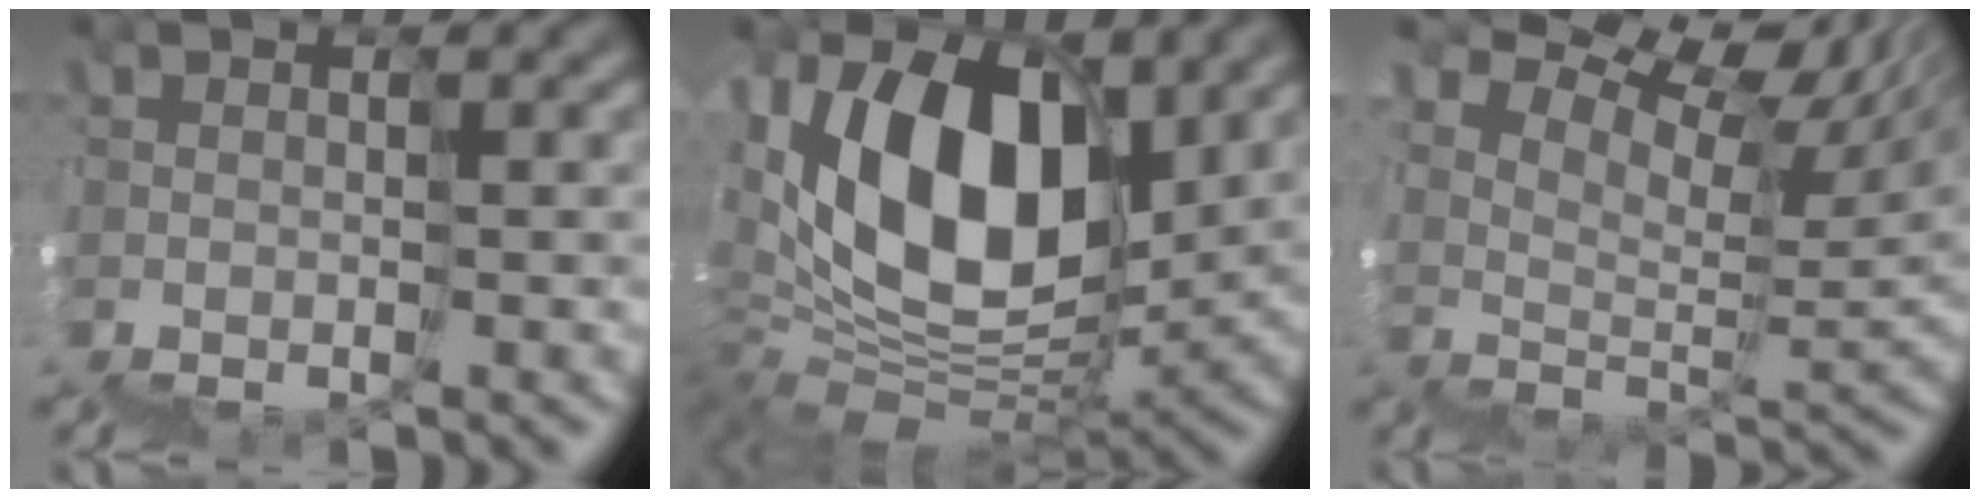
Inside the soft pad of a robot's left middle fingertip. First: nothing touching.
{"total": 10.7, "force": [5.9, 5.7, 6.8], "torque": [-0.104, 0.040, 0.086]}
{"total": 12.3, "force": [12.2, 1.3, 1.4], "torque": [-0.041, 0.072, 0.199]}